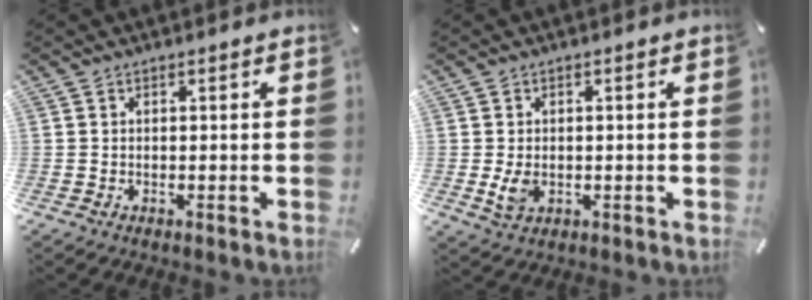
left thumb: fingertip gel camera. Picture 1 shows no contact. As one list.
[{"total": 4.2, "force": [-0.6, 2.9, 2.9], "torque": [-0.062, -0.006, -0.014]}]